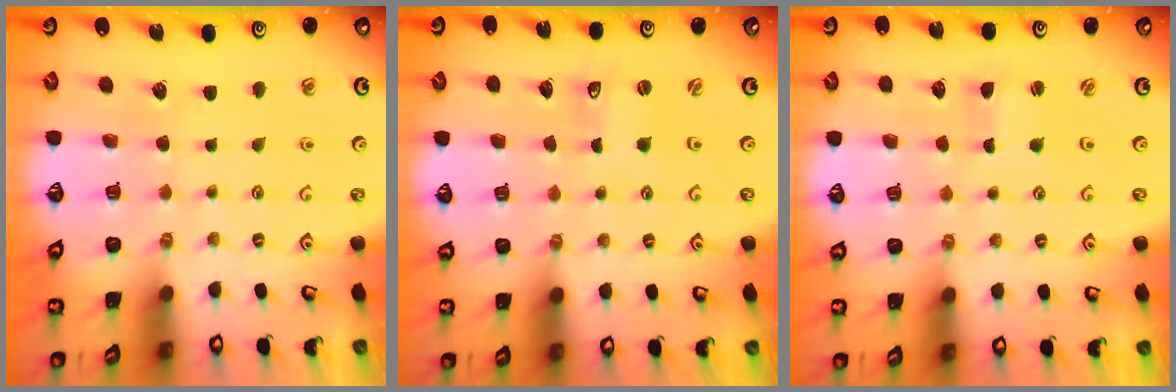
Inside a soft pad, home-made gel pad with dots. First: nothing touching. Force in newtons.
{"total": 1.5, "press": 1.5, "slide": 0.1}
{"total": 1.1, "press": 1.0, "slide": 0.3}